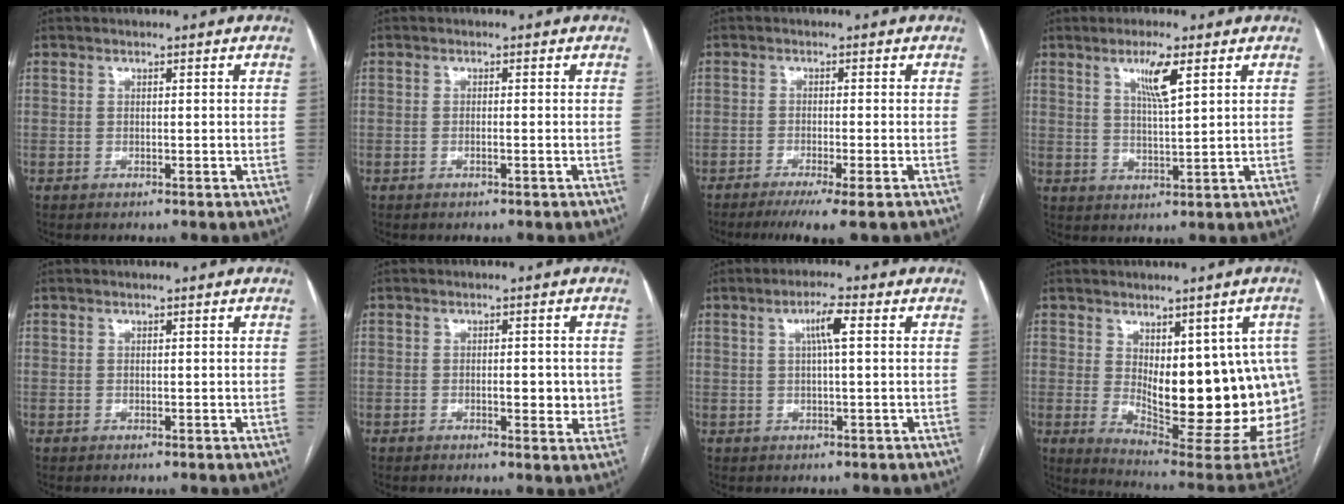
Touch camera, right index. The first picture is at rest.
{"total": 0.7, "force": [-0.2, 0.0, 0.7], "torque": [-0.015, 0.002, 0.000]}
{"total": 6.2, "force": [-4.3, -0.5, 4.4], "torque": [-0.061, -0.014, -0.067]}
{"total": 5.5, "force": [2.8, 0.3, 4.8], "torque": [-0.086, -0.004, 0.051]}
{"total": 0.0}
{"total": 4.4, "force": [-0.3, 1.7, 4.0], "torque": [-0.055, -0.002, -0.001]}
{"total": 3.9, "force": [1.1, 0.2, 3.7], "torque": [-0.068, 0.008, 0.019]}
{"total": 21.5, "force": [-0.8, 7.2, 20.2], "torque": [-0.187, -0.004, 0.024]}